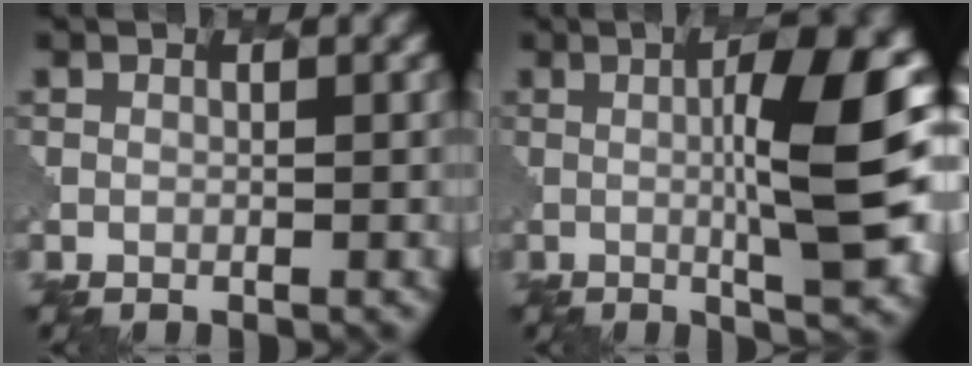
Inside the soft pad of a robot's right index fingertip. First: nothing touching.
{"total": 9.9, "force": [0.4, 2.3, 9.6], "torque": [-0.124, -0.004, 0.009]}